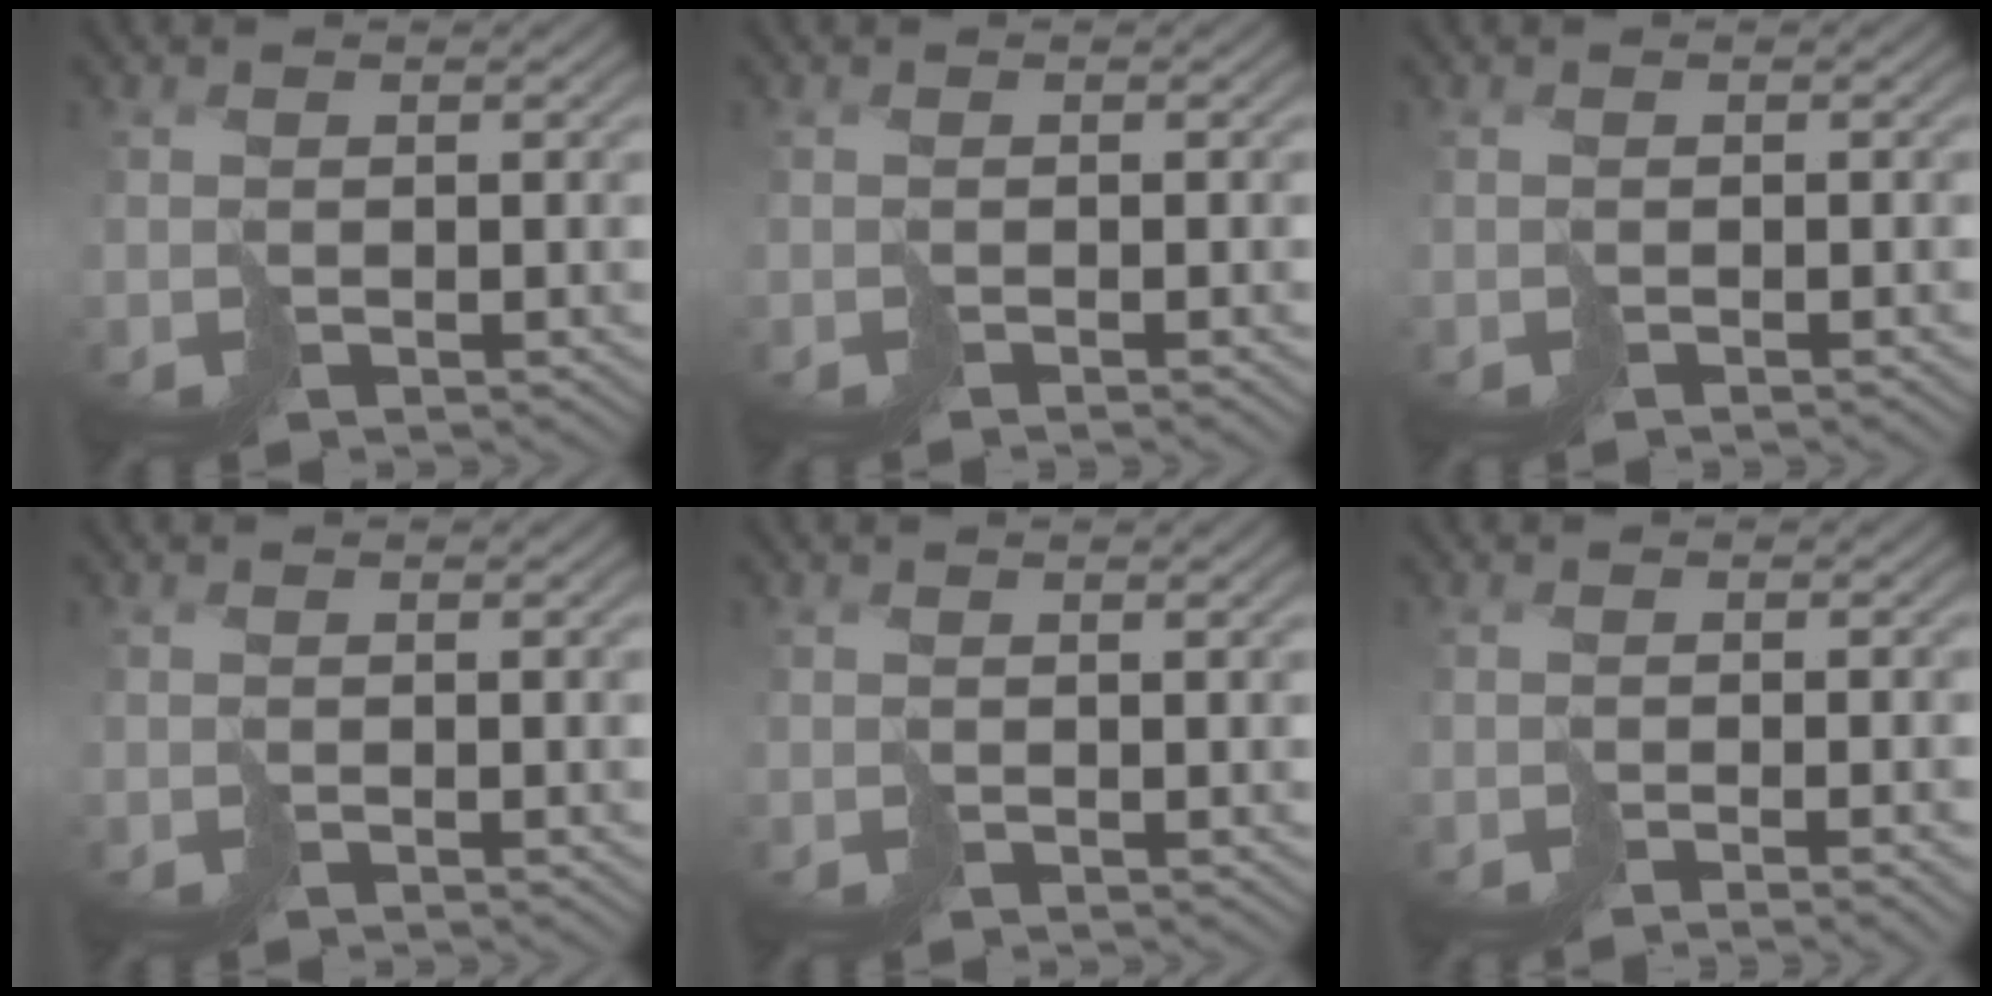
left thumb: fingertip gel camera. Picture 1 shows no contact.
{"total": 1.1, "force": [-0.4, 0.1, 1.0], "torque": [-0.007, 0.001, -0.015]}
{"total": 0.9, "force": [-0.3, 0.0, 0.8], "torque": [-0.006, 0.003, -0.013]}
{"total": 0.9, "force": [-0.1, 0.1, 0.9], "torque": [-0.015, 0.000, -0.003]}
{"total": 1.4, "force": [0.3, 0.2, 1.3], "torque": [-0.018, 0.002, 0.005]}
{"total": 3.7, "force": [-1.2, 0.9, 3.3], "torque": [-0.037, -0.004, -0.019]}